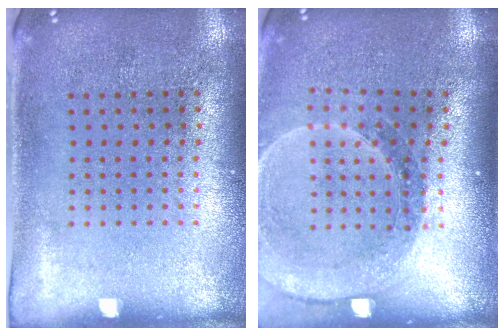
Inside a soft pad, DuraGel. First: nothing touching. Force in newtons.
{"total": 1.5, "press": 1.5, "slide": 0.1}